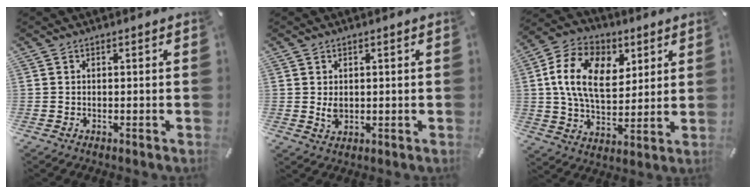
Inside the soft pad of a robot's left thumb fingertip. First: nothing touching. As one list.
[{"total": 2.6, "force": [0.2, 2.1, 1.6], "torque": [-0.031, -0.003, 0.000]}, {"total": 15.9, "force": [4.8, 10.9, 10.5], "torque": [-0.201, 0.004, 0.088]}]